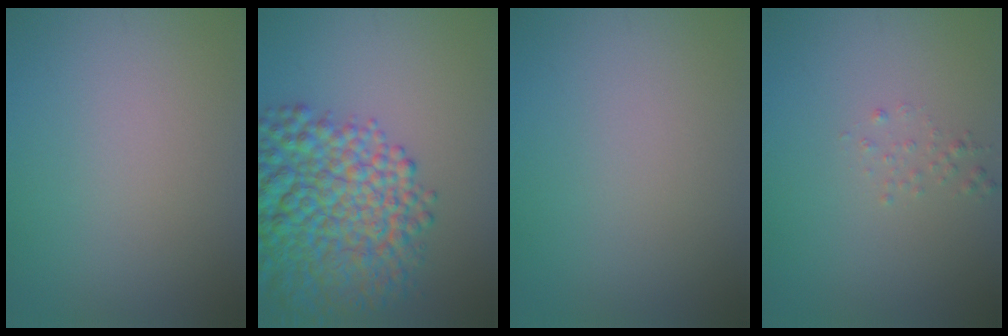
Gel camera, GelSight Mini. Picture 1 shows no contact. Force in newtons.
{"total": 10.7, "press": 10.7, "slide": 0.5}
{"total": 0.0}
{"total": 0.8, "press": 0.8, "slide": 0.1}